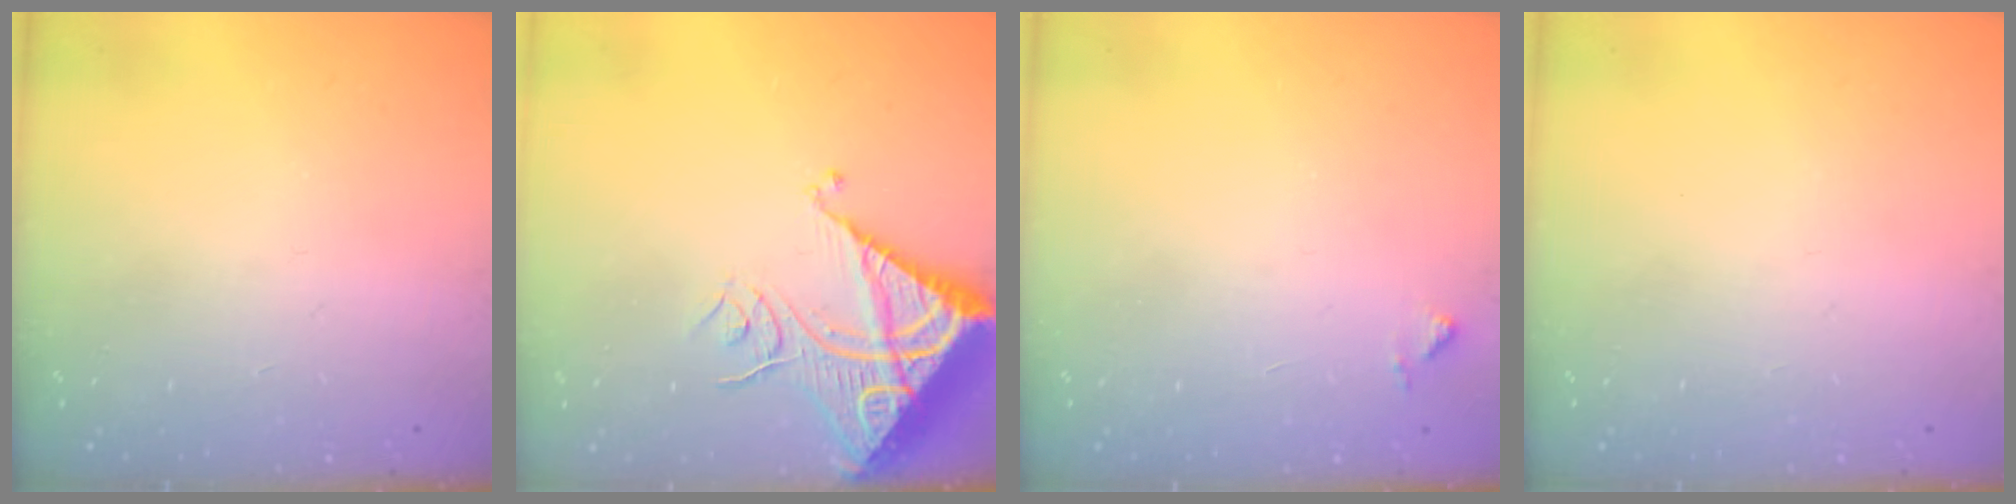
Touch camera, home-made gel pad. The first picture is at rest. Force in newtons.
{"total": 13.8, "press": 13.7, "slide": 1.3}
{"total": 6.5, "press": 6.4, "slide": 0.4}
{"total": 0.0}